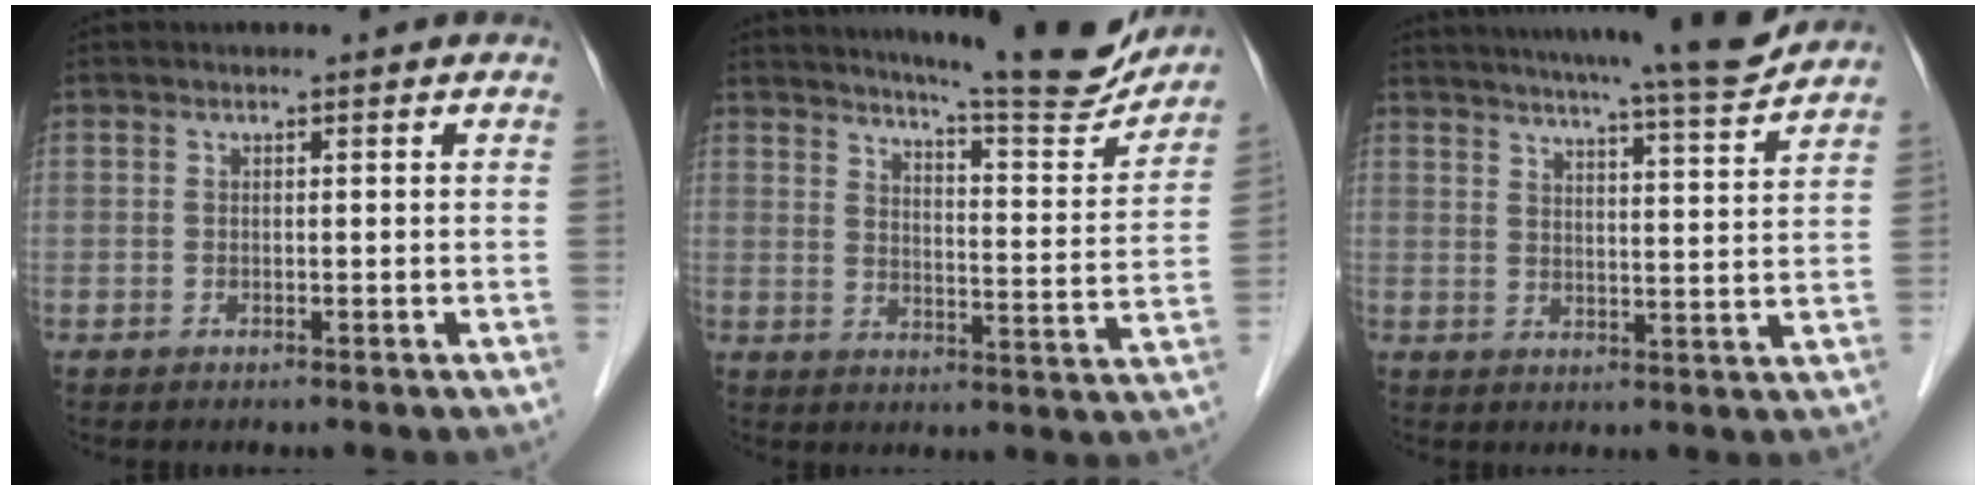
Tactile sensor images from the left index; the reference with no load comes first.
{"total": 17.0, "force": [15.8, 0.8, 6.2], "torque": [-0.090, -0.058, 0.198]}
{"total": 15.2, "force": [13.8, -0.7, 6.3], "torque": [-0.101, -0.024, 0.182]}